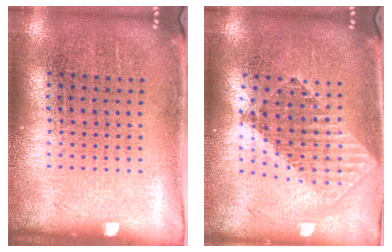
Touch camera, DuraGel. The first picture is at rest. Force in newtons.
{"total": 1.8, "press": 1.5, "slide": 1.0}